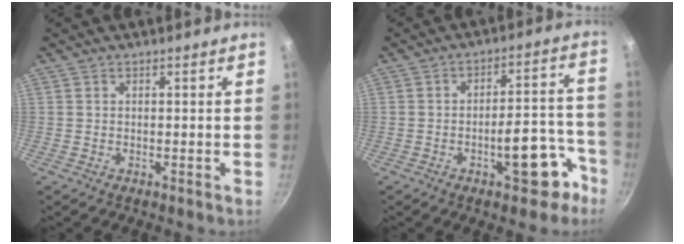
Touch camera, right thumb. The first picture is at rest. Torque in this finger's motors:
{"motor_torque": [2.27, 1.94, 0.72, -0.53, 0.04]}